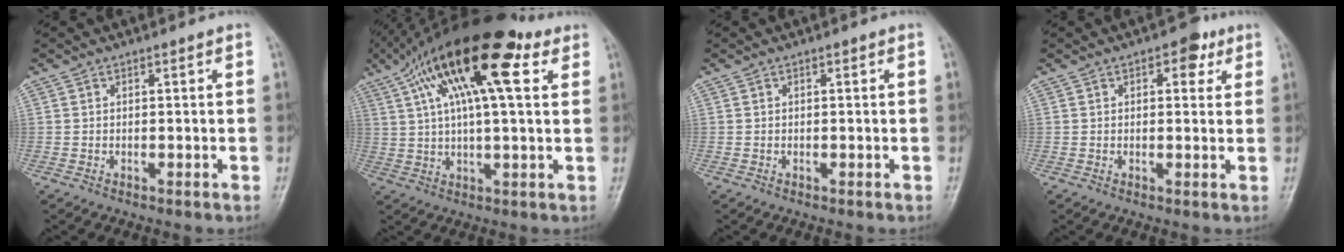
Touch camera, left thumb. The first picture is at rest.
{"total": 20.1, "force": [8.4, 6.6, 17.0], "torque": [-0.284, 0.017, 0.136]}
{"total": 0.0}
{"total": 4.3, "force": [2.1, 2.5, 2.8], "torque": [-0.013, -0.002, 0.019]}